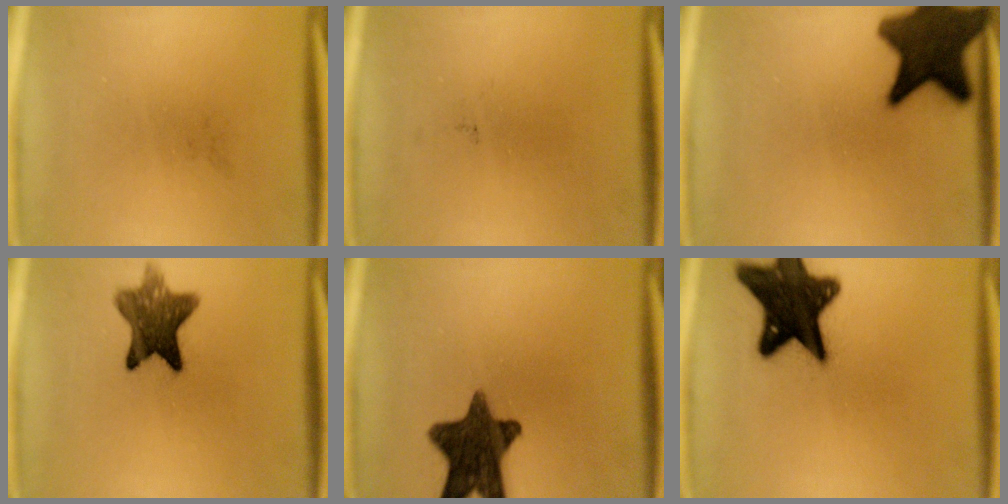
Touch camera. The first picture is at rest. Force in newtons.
{"total": 0.0}
{"total": 15.7}
{"total": 9.6}
{"total": 13.4}
{"total": 19.0}